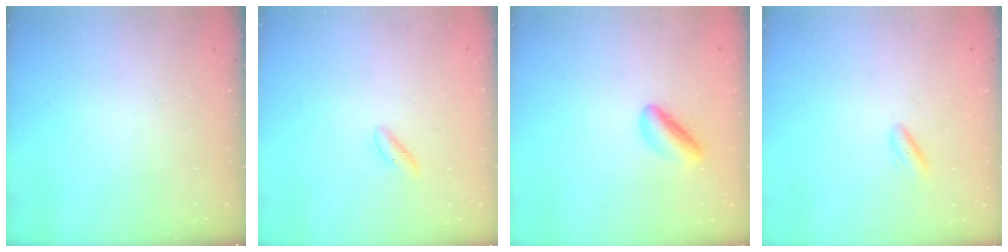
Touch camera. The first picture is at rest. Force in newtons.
{"total": 2.1, "press": 1.7, "slide": 1.3}
{"total": 4.8, "press": 4.8, "slide": 0.5}
{"total": 2.0, "press": 1.7, "slide": 1.0}